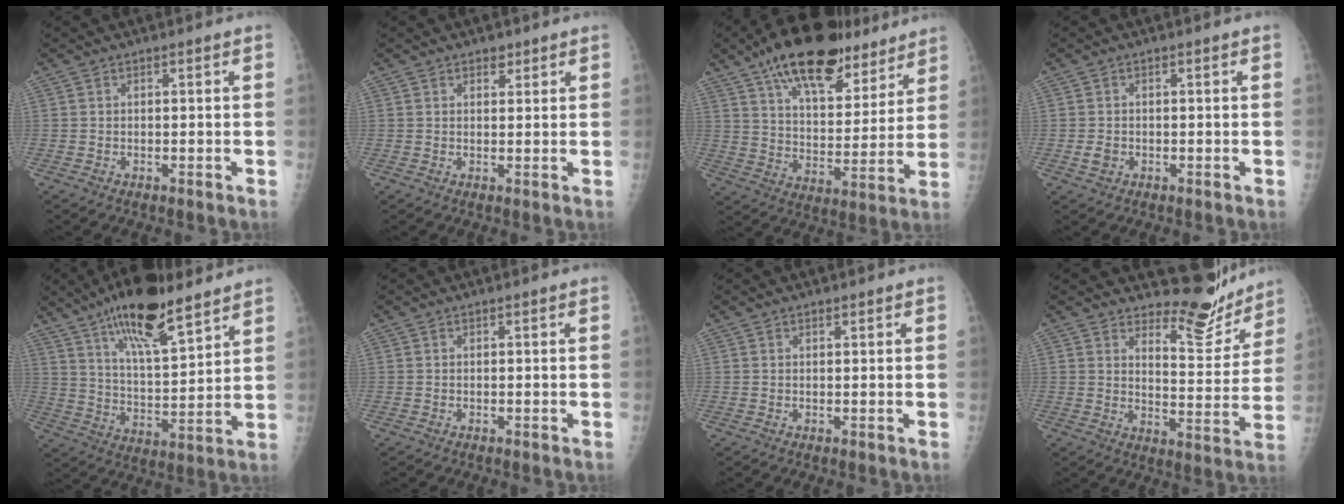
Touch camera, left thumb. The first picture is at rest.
{"total": 2.0, "force": [1.4, 1.1, 0.8], "torque": [0.002, -0.007, 0.018]}
{"total": 22.5, "force": [15.4, 9.9, 13.0], "torque": [-0.172, -0.045, 0.248]}
{"total": 1.8, "force": [-0.5, 1.5, 1.0], "torque": [-0.011, 0.002, -0.005]}
{"total": 17.5, "force": [12.0, 4.9, 11.7], "torque": [-0.178, -0.060, 0.208]}
{"total": 0.0}
{"total": 0.8, "force": [0.6, 0.3, 0.4], "torque": [-0.006, -0.003, 0.008]}
{"total": 10.2, "force": [9.4, 3.0, 2.4], "torque": [-0.002, -0.093, 0.135]}